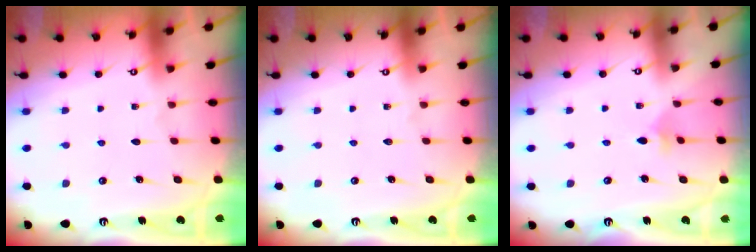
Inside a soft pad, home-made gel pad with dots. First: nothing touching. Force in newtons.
{"total": 0.0}
{"total": 2.6, "press": 2.6, "slide": 0.6}